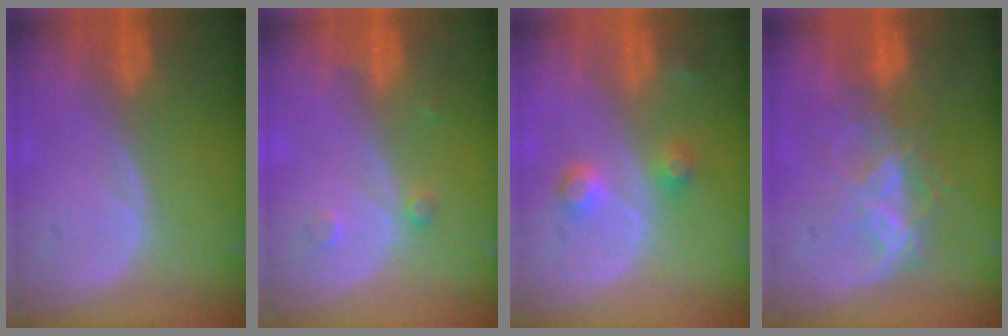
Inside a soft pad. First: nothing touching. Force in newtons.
{"total": 1.5, "press": 1.5, "slide": 0.1}
{"total": 3.6, "press": 3.4, "slide": 1.1}
{"total": 6.8, "press": 6.0, "slide": 3.3}